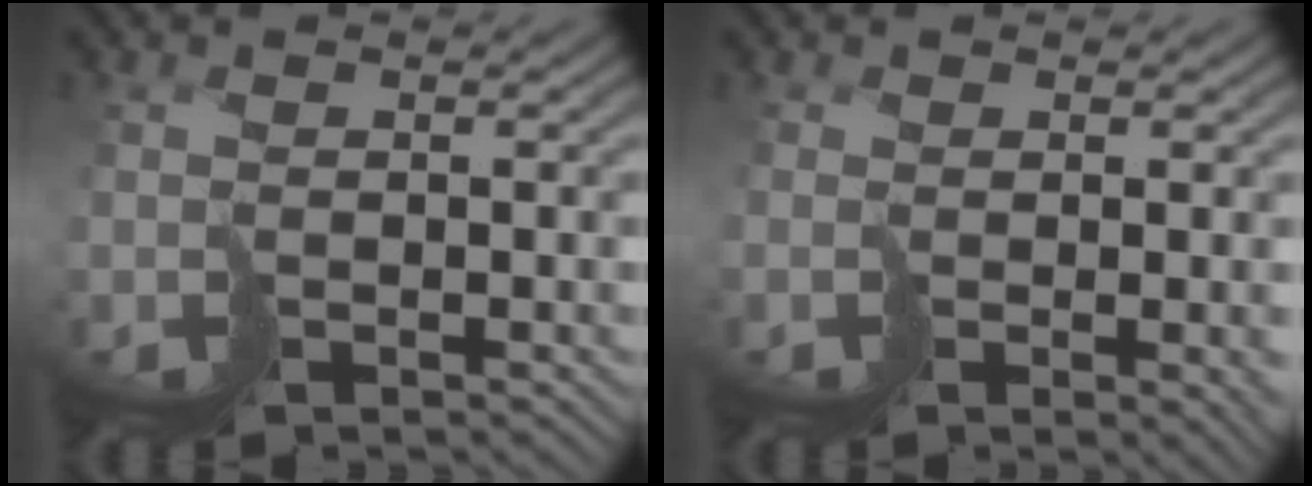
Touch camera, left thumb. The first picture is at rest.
{"total": 1.7, "force": [-0.6, 0.1, 1.5], "torque": [-0.010, -0.014, 0.002]}